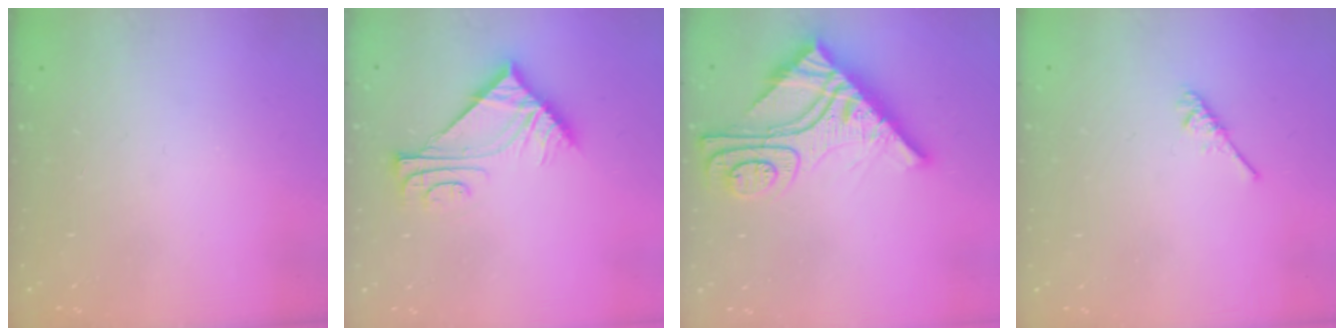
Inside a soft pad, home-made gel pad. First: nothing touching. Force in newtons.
{"total": 7.7, "press": 7.7, "slide": 0.1}
{"total": 17.0, "press": 16.9, "slide": 1.4}
{"total": 1.9, "press": 1.9, "slide": 0.4}